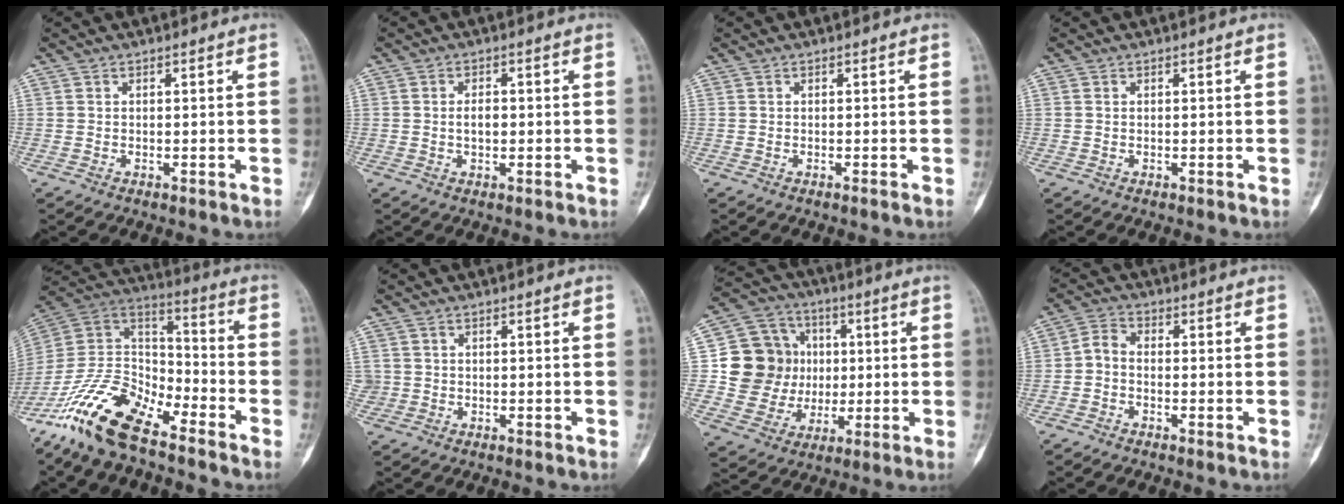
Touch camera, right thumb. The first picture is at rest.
{"total": 2.5, "force": [-0.2, 1.5, 2.0], "torque": [-0.025, 0.002, -0.004]}
{"total": 0.0}
{"total": 0.0}
{"total": 17.8, "force": [-12.6, 6.9, 10.5], "torque": [-0.189, 0.075, -0.243]}
{"total": 0.0}
{"total": 15.0, "force": [1.2, 13.9, 5.6], "torque": [-0.060, 0.017, 0.032]}
{"total": 3.2, "force": [-1.2, 2.0, 2.2], "torque": [-0.042, 0.015, -0.036]}